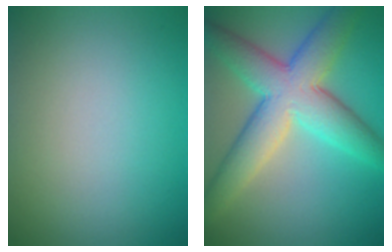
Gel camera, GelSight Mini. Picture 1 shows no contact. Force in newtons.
{"total": 8.7, "press": 8.7, "slide": 0.4}